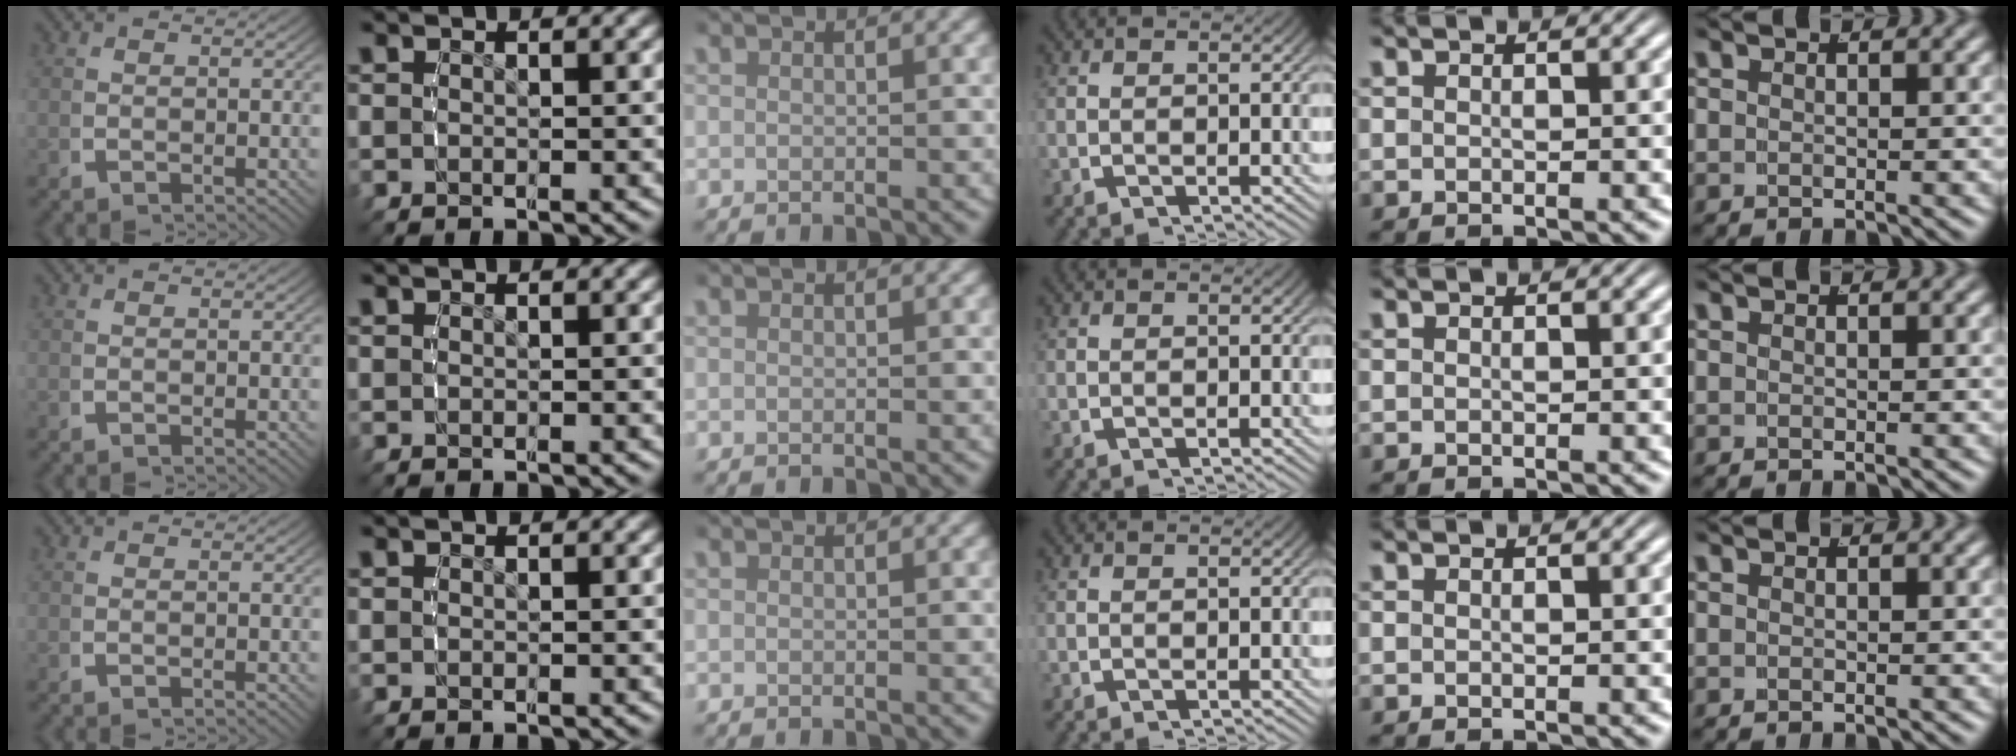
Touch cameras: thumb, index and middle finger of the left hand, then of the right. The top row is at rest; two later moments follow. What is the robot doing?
{"motion": "reach", "object": "jacket"}